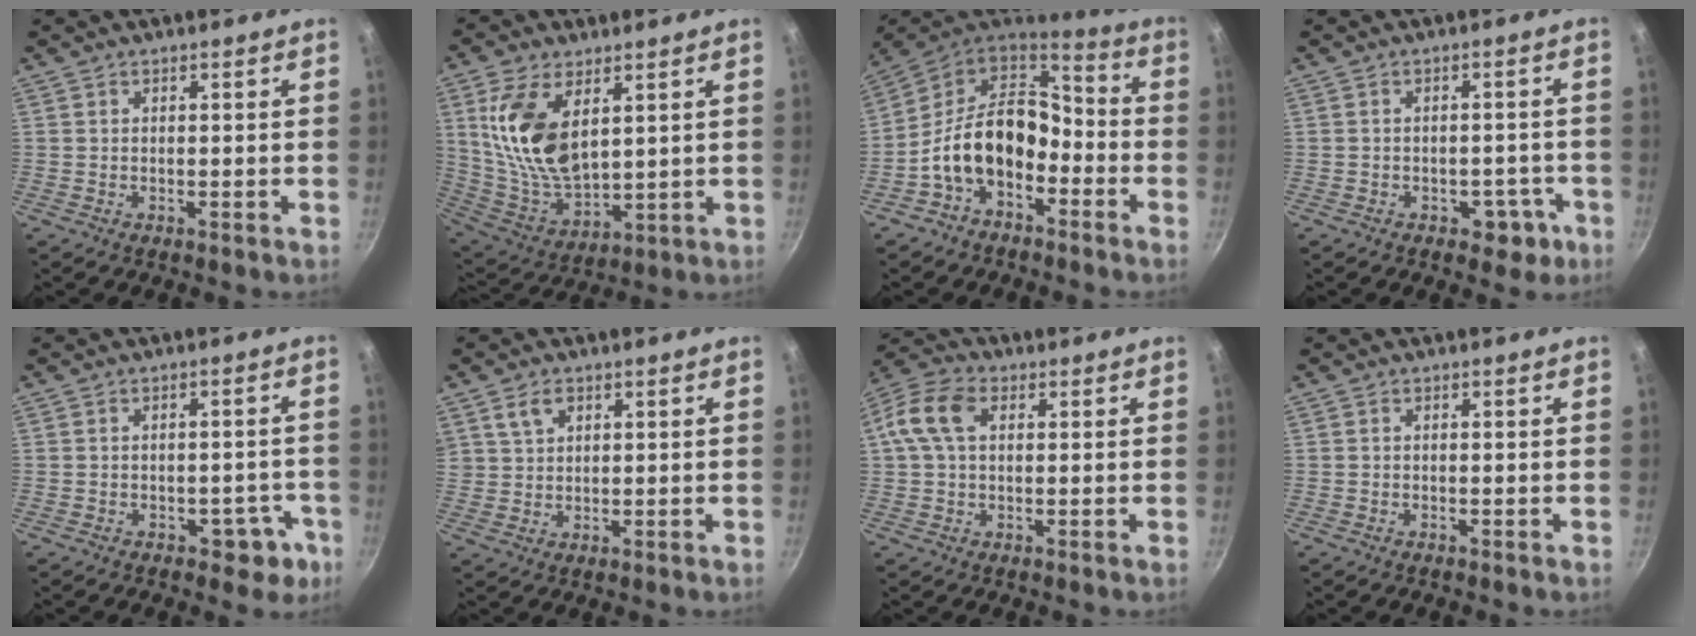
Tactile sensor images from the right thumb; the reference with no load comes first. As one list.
[{"total": 16.4, "force": [5.3, 8.9, 12.7], "torque": [-0.236, -0.038, 0.115]}, {"total": 15.8, "force": [-4.6, 10.6, 10.8], "torque": [-0.163, 0.065, -0.098]}, {"total": 5.0, "force": [-2.4, 3.5, 2.8], "torque": [-0.012, 0.025, -0.014]}, {"total": 5.6, "force": [-2.7, 3.6, 3.3], "torque": [-0.009, 0.031, -0.017]}, {"total": 4.7, "force": [2.5, 3.3, 2.4], "torque": [-0.031, -0.002, 0.050]}, {"total": 9.2, "force": [2.0, 6.0, 6.8], "torque": [-0.130, 0.023, 0.023]}, {"total": 0.0}]